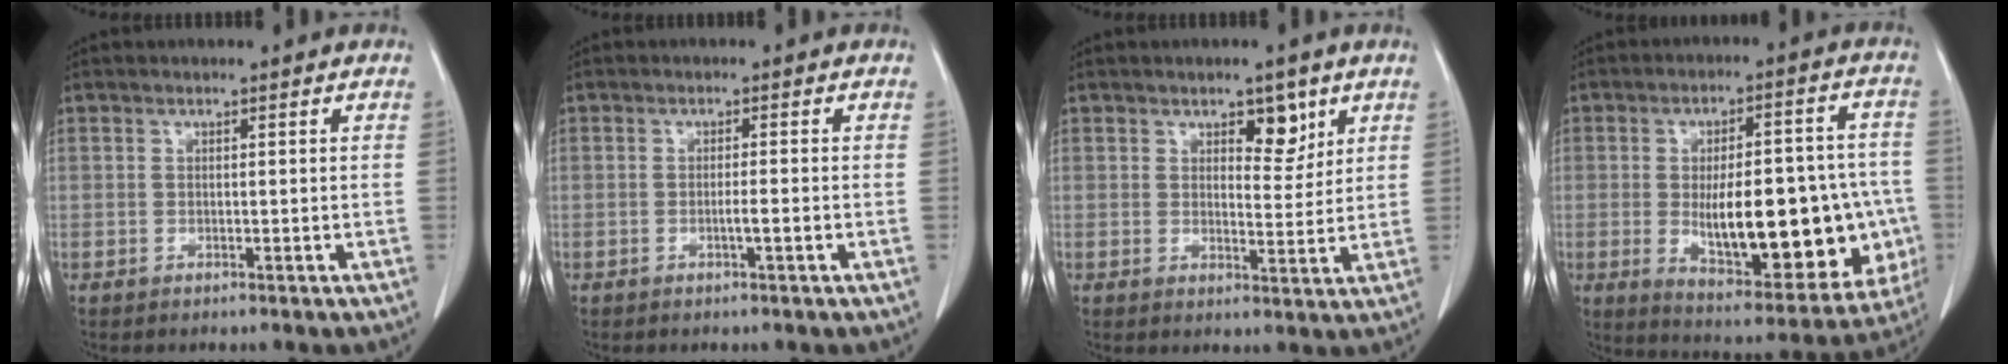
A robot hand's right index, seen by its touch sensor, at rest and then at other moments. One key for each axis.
{"total": 1.6, "fx": -0.5, "fy": 0.0, "fz": 1.5, "tx": -0.029, "ty": -0.001, "tz": -0.011}
{"total": 4.4, "fx": 2.6, "fy": 2.0, "fz": 3.0, "tx": -0.035, "ty": -0.004, "tz": 0.038}
{"total": 23.4, "fx": -3.7, "fy": 8.5, "fz": 21.4, "tx": -0.262, "ty": 0.019, "tz": -0.023}